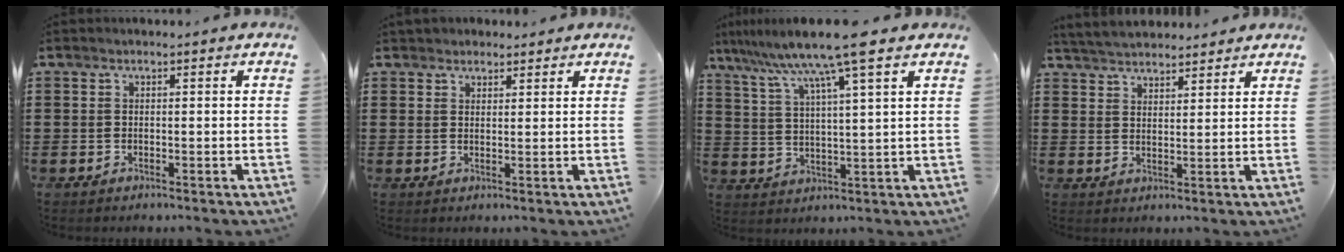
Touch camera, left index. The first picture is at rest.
{"total": 2.0, "force": [1.8, 0.8, 0.0], "torque": [-0.004, 0.006, 0.037]}
{"total": 9.8, "force": [7.5, -0.2, 6.3], "torque": [-0.143, -0.025, 0.125]}
{"total": 4.1, "force": [4.0, 0.6, 0.3], "torque": [-0.018, -0.008, 0.075]}